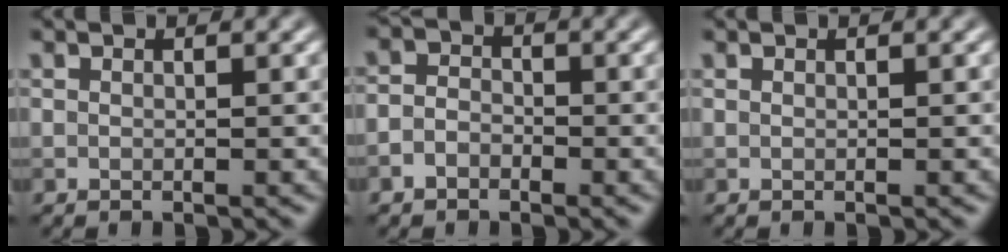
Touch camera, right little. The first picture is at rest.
{"total": 2.0, "force": [-1.1, 1.5, 0.8], "torque": [-0.007, 0.005, -0.031]}
{"total": 0.0}